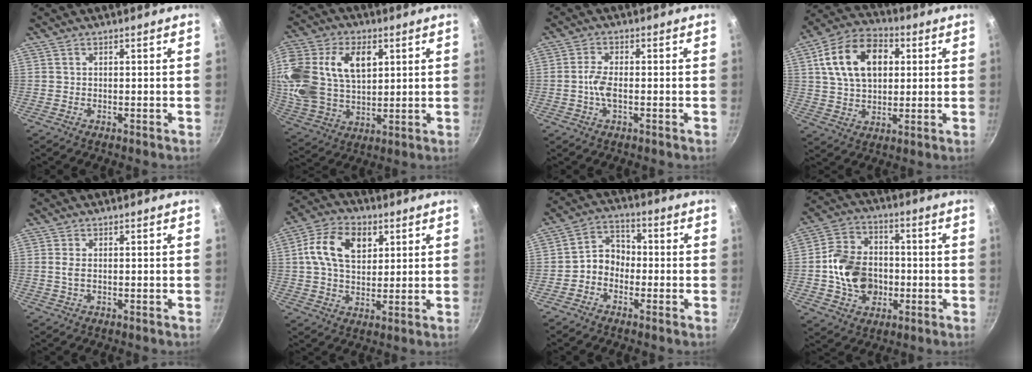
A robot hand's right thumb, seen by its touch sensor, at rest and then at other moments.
{"total": 23.0, "force": [6.5, 15.4, 15.8], "torque": [-0.344, 0.011, 0.124]}
{"total": 4.1, "force": [-0.8, 1.7, 3.7], "torque": [-0.081, 0.006, -0.021]}
{"total": 16.2, "force": [4.1, 10.8, 11.4], "torque": [-0.176, 0.010, 0.062]}
{"total": 1.8, "force": [0.0, 0.9, 1.5], "torque": [-0.033, 0.000, -0.001]}
{"total": 12.2, "force": [3.6, 8.2, 8.3], "torque": [-0.135, 0.006, 0.052]}
{"total": 5.9, "force": [-1.9, 4.7, 3.0], "torque": [-0.024, 0.033, -0.049]}
{"total": 14.2, "force": [-1.7, 11.2, 8.6], "torque": [-0.128, 0.028, -0.032]}